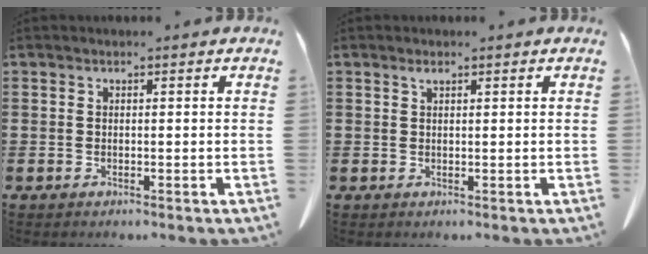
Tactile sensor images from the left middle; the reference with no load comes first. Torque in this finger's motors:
{"motor_torque": [1.11, 1.02, 0.07, 0.02]}